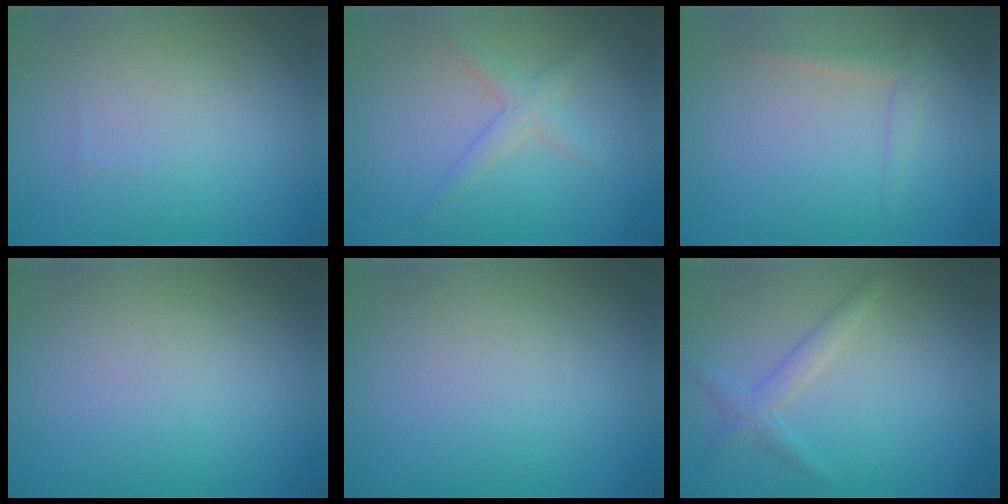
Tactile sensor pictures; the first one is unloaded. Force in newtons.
{"total": 1.9, "press": 1.9, "slide": 0.1}
{"total": 1.4, "press": 1.4, "slide": 0.1}
{"total": 0.0}
{"total": 0.0}
{"total": 1.8, "press": 1.8, "slide": 0.0}